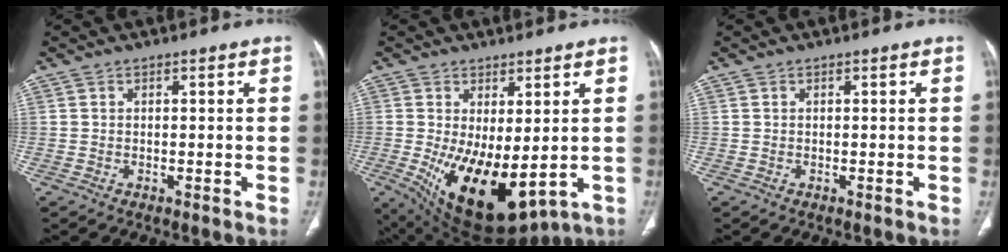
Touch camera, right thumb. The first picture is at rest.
{"total": 15.0, "force": [-1.9, 7.0, 13.1], "torque": [-0.215, -0.028, 0.001]}
{"total": 0.0}